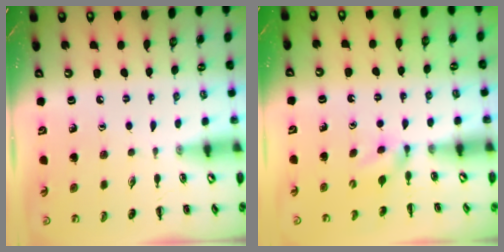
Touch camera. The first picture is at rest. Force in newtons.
{"total": 2.9, "press": 2.8, "slide": 0.9}